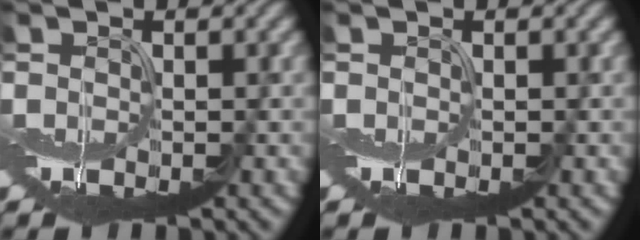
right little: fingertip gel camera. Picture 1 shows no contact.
{"total": 0.0}